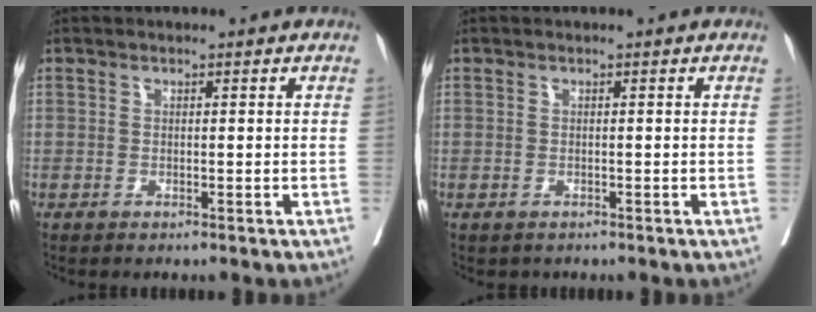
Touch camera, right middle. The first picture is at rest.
{"total": 0.5, "force": [-0.3, 0.4, 0.1], "torque": [-0.008, 0.002, -0.001]}